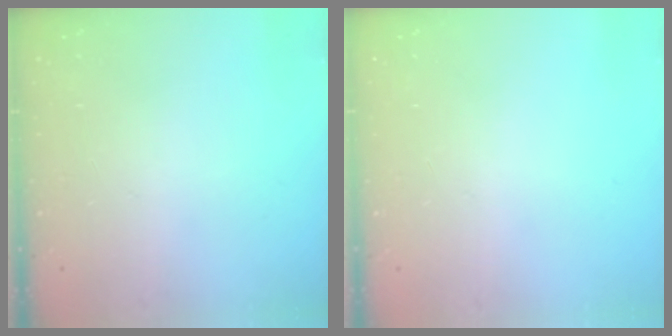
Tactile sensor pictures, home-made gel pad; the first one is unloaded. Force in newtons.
{"total": 0.0}